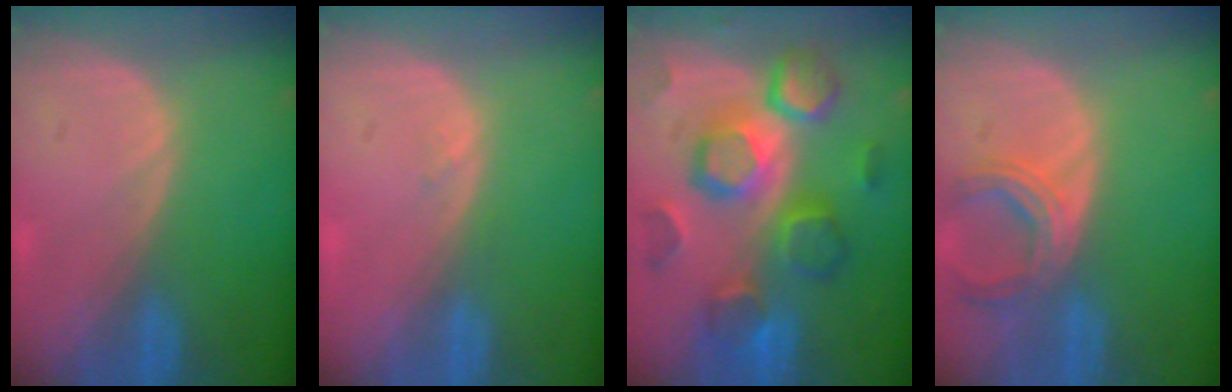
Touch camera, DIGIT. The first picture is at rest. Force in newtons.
{"total": 0.7, "press": 0.6, "slide": 0.3}
{"total": 12.0, "press": 12.0, "slide": 1.2}
{"total": 6.0, "press": 5.5, "slide": 2.3}